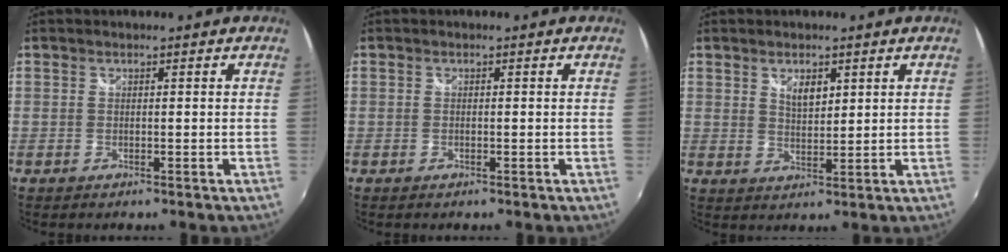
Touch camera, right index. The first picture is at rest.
{"total": 0.0}
{"total": 3.9, "force": [1.9, 2.0, 2.7], "torque": [-0.041, 0.000, 0.033]}